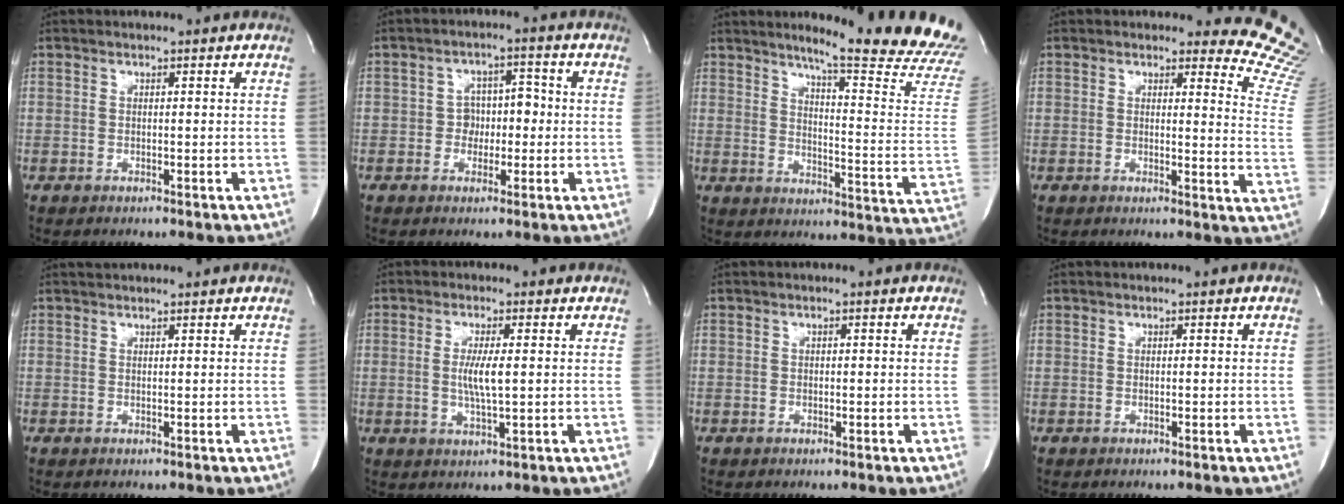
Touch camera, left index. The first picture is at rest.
{"total": 4.3, "force": [-0.8, 3.3, 2.6], "torque": [-0.035, 0.019, -0.014]}
{"total": 21.9, "force": [19.4, -1.3, 10.0], "torque": [-0.138, -0.125, 0.229]}
{"total": 11.9, "force": [11.7, 2.0, 0.8], "torque": [0.032, -0.130, 0.077]}
{"total": 2.6, "force": [2.5, 0.1, 0.6], "torque": [-0.010, 0.026, 0.039]}
{"total": 4.5, "force": [0.3, 0.4, 4.5], "torque": [-0.090, -0.006, 0.005]}
{"total": 0.0}
{"total": 0.0}